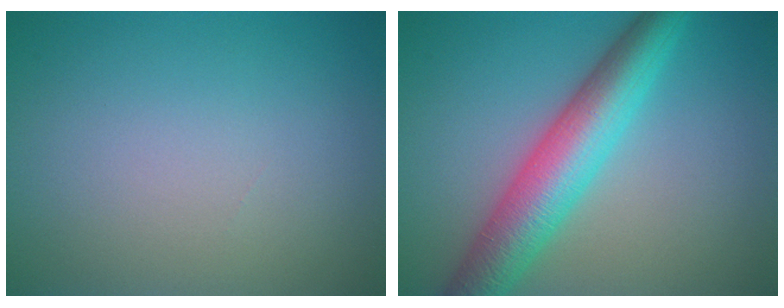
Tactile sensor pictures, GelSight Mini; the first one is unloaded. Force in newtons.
{"total": 7.3, "press": 7.3, "slide": 0.2}